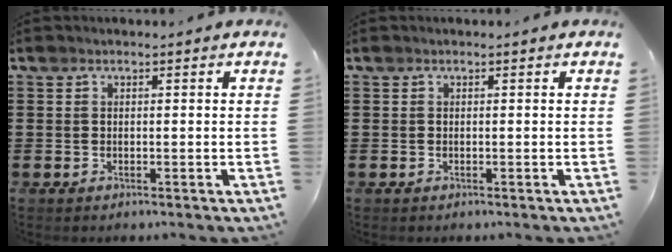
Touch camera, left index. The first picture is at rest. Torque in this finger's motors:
{"motor_torque": [0.00, 0.00, 0.00, 0.00]}